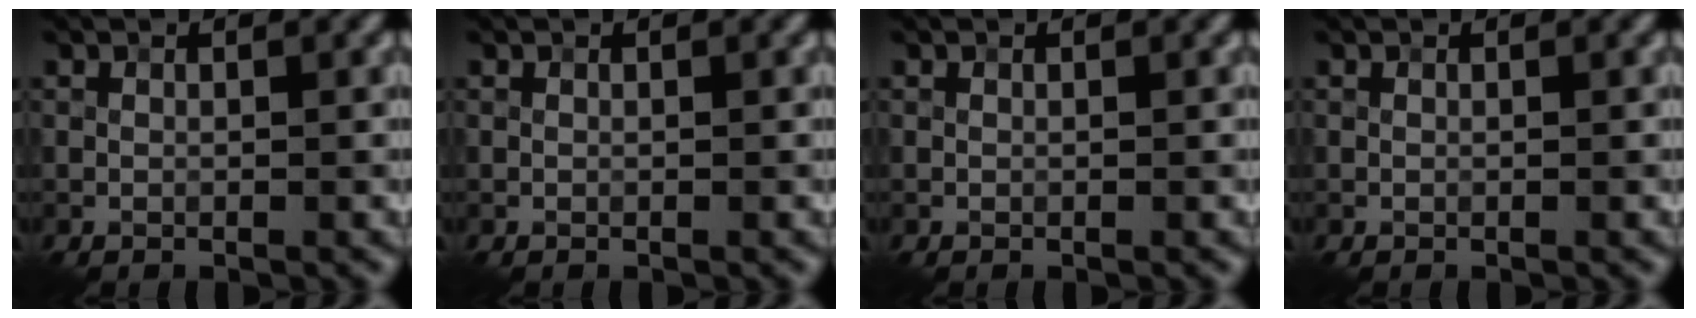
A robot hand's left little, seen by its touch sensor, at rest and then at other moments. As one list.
[{"total": 0.0}, {"total": 0.0}, {"total": 0.0}]